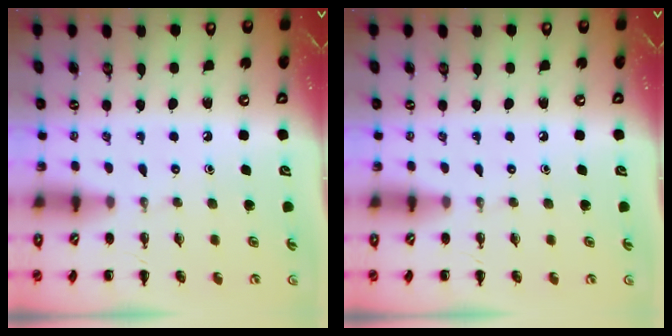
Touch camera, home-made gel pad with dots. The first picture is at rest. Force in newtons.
{"total": 0.0}